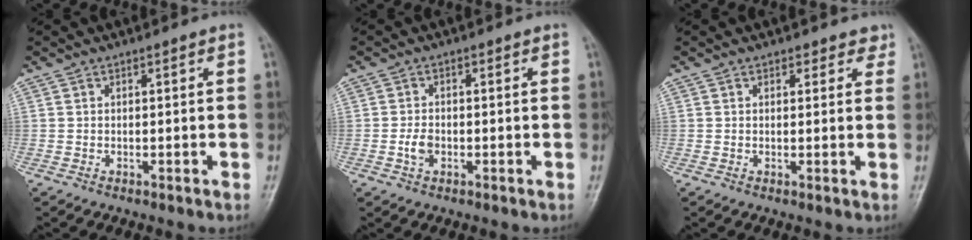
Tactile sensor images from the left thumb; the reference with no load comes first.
{"total": 2.7, "force": [-0.8, 1.8, 1.8], "torque": [-0.031, 0.007, -0.017]}
{"total": 2.5, "force": [1.8, 1.6, 0.6], "torque": [0.023, -0.006, 0.015]}